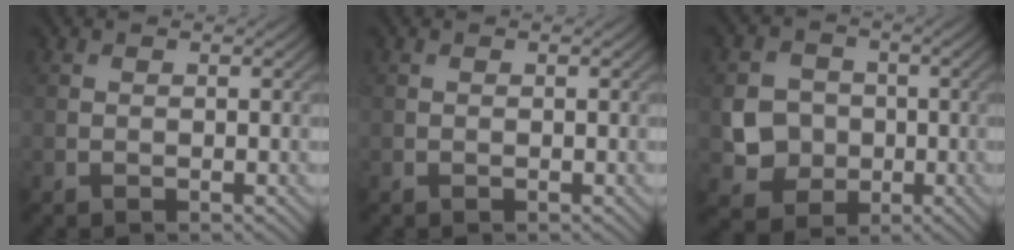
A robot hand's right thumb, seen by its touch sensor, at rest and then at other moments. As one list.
[{"total": 0.0}, {"total": 5.9, "force": [-0.8, 5.4, 2.3], "torque": [-0.053, -0.004, -0.025]}]